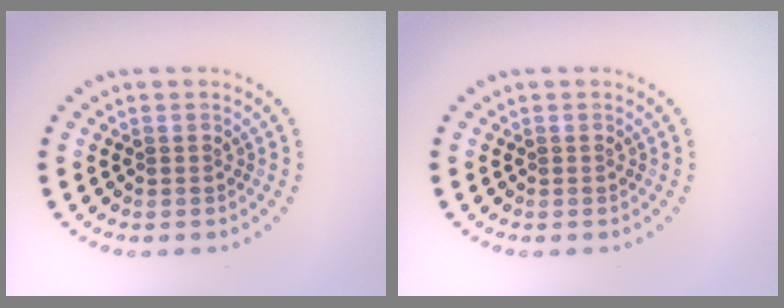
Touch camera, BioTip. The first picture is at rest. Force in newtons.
{"total": 0.0}